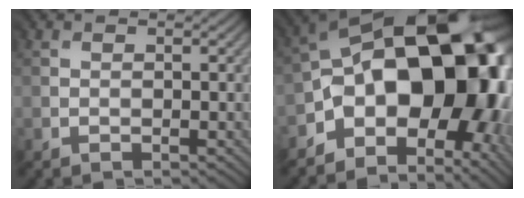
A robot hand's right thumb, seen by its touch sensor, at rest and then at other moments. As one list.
[{"total": 17.8, "force": [-2.6, 11.2, 13.6], "torque": [-0.204, -0.010, -0.039]}]